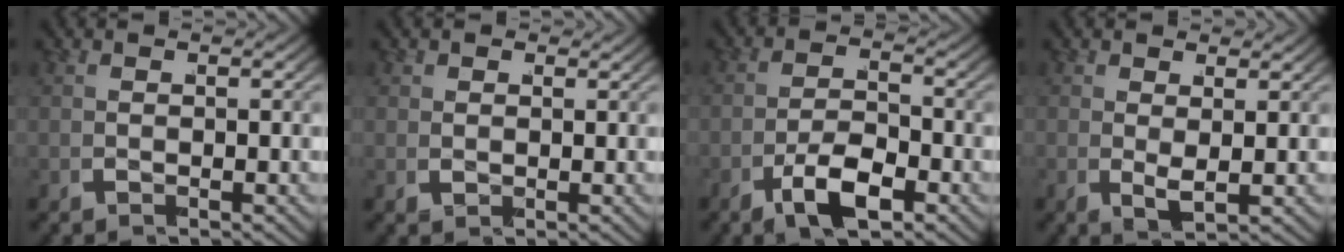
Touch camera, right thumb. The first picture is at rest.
{"total": 0.8, "force": [0.6, 0.6, 0.1], "torque": [-0.002, -0.006, 0.013]}
{"total": 4.2, "force": [-2.7, 1.9, 2.6], "torque": [-0.043, -0.013, -0.051]}
{"total": 1.1, "force": [0.6, 0.4, 0.8], "torque": [-0.013, -0.010, 0.011]}